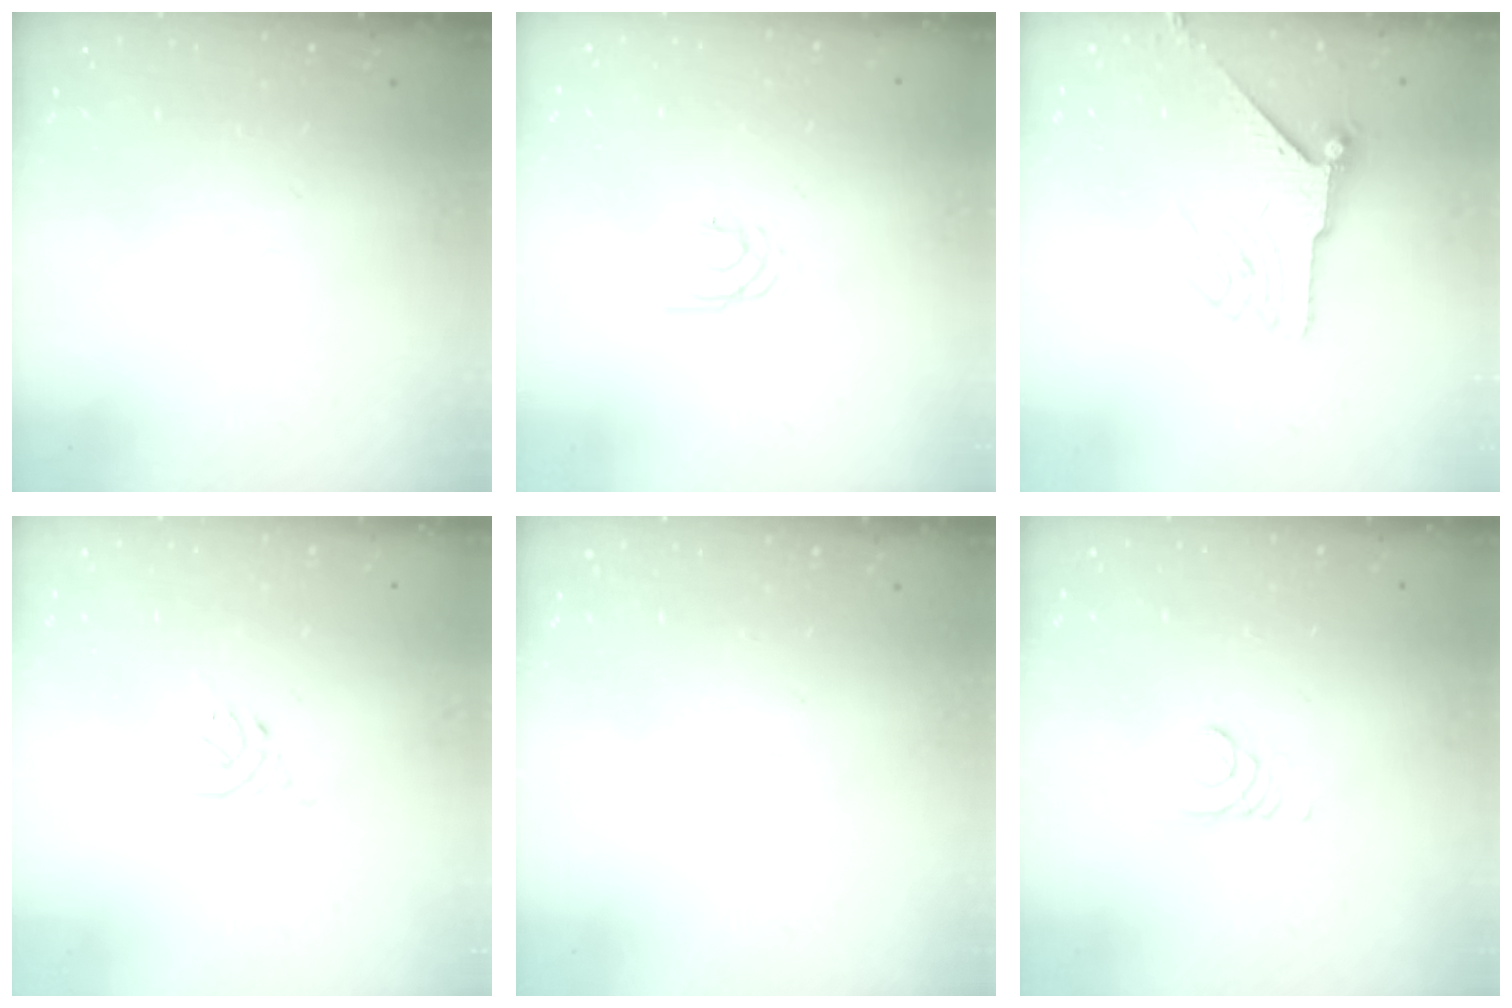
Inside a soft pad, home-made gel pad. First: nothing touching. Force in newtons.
{"total": 1.7, "press": 1.7, "slide": 0.3}
{"total": 6.4, "press": 6.4, "slide": 0.1}
{"total": 2.3, "press": 2.2, "slide": 0.5}
{"total": 0.0}
{"total": 0.7, "press": 0.7, "slide": 0.1}